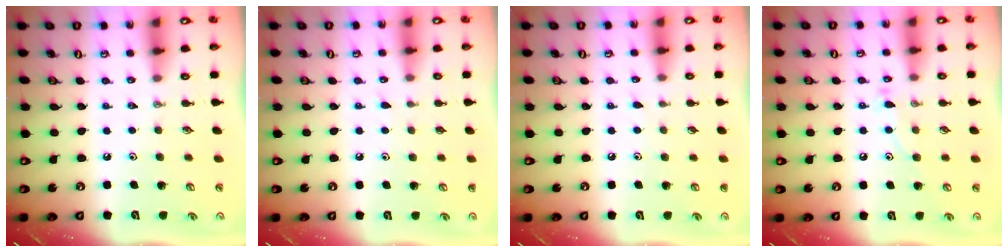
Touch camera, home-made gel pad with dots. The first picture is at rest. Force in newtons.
{"total": 4.5, "press": 4.5, "slide": 0.5}
{"total": 2.2, "press": 2.2, "slide": 0.3}
{"total": 8.9, "press": 8.8, "slide": 0.7}